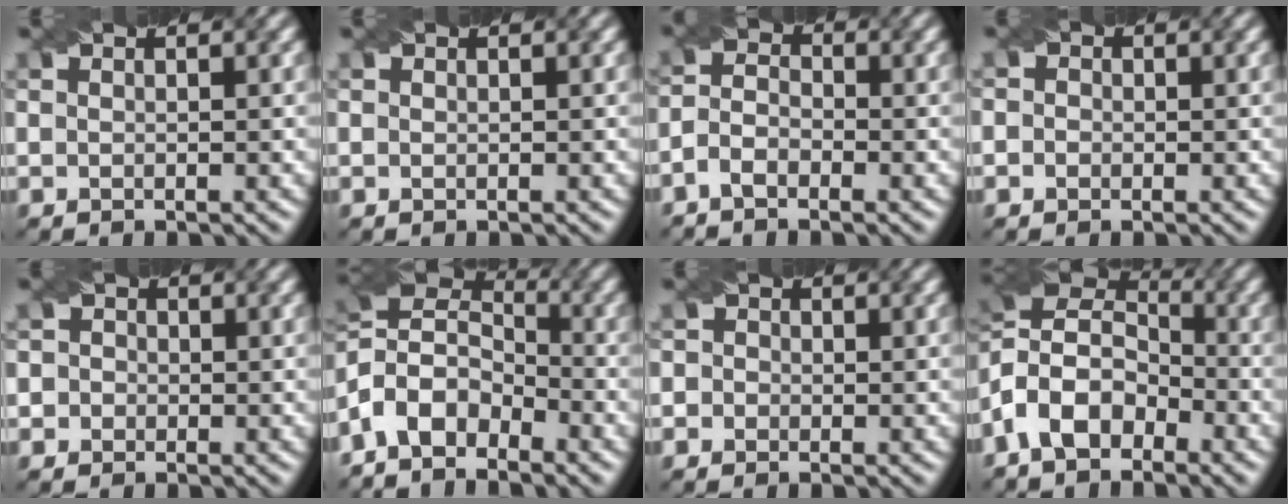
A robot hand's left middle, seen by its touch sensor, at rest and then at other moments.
{"total": 0.0}
{"total": 2.4, "force": [-1.6, 1.2, 1.3], "torque": [-0.029, 0.005, -0.038]}
{"total": 1.8, "force": [0.3, 1.6, 0.7], "torque": [0.002, 0.009, -0.014]}
{"total": 2.7, "force": [0.5, 2.5, 0.9], "torque": [0.013, 0.021, -0.019]}
{"total": 6.6, "force": [-3.9, 3.7, 3.7], "torque": [-0.070, 0.008, -0.092]}
{"total": 2.1, "force": [0.3, 1.9, 0.7], "torque": [0.011, 0.015, -0.020]}
{"total": 7.5, "force": [-3.4, 4.6, 4.8], "torque": [-0.090, 0.013, -0.084]}